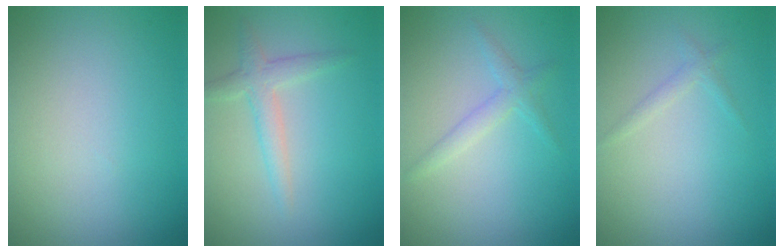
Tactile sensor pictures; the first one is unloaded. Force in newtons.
{"total": 2.2, "press": 2.2, "slide": 0.1}
{"total": 1.7, "press": 1.7, "slide": 0.1}
{"total": 0.9, "press": 0.9, "slide": 0.1}